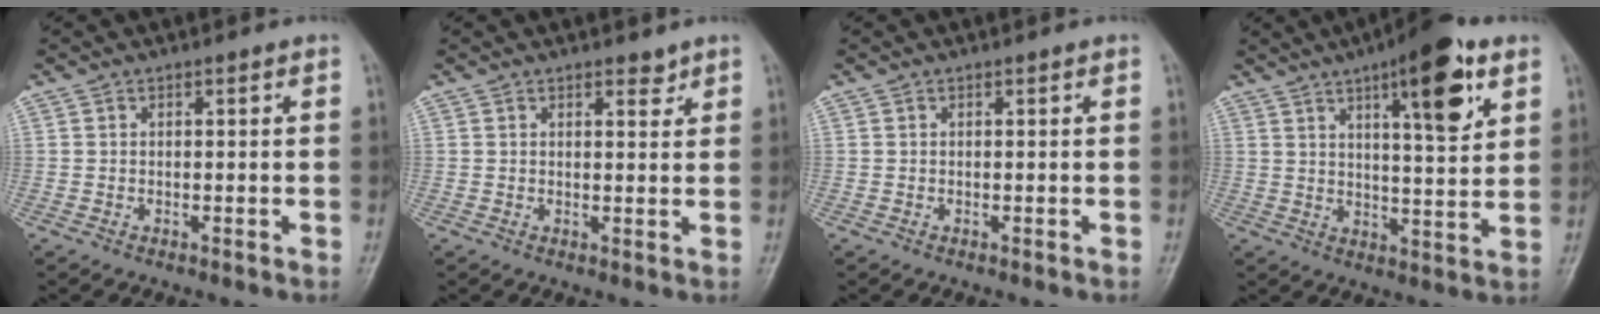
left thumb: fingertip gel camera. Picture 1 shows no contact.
{"total": 2.2, "force": [1.7, 1.0, 1.1], "torque": [-0.004, -0.010, 0.023]}
{"total": 0.0}
{"total": 14.3, "force": [7.0, 3.9, 11.8], "torque": [-0.150, -0.032, 0.099]}